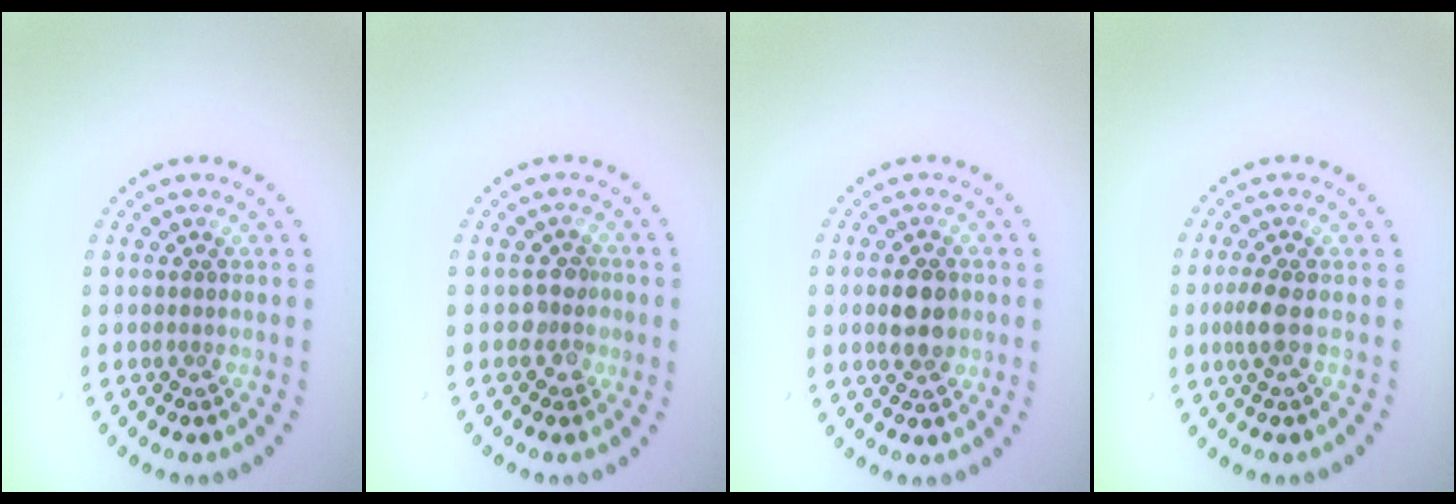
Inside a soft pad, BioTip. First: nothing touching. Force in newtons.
{"total": 1.8, "press": 1.6, "slide": 0.8}
{"total": 3.6, "press": 3.6, "slide": 0.2}
{"total": 1.7, "press": 1.4, "slide": 0.9}